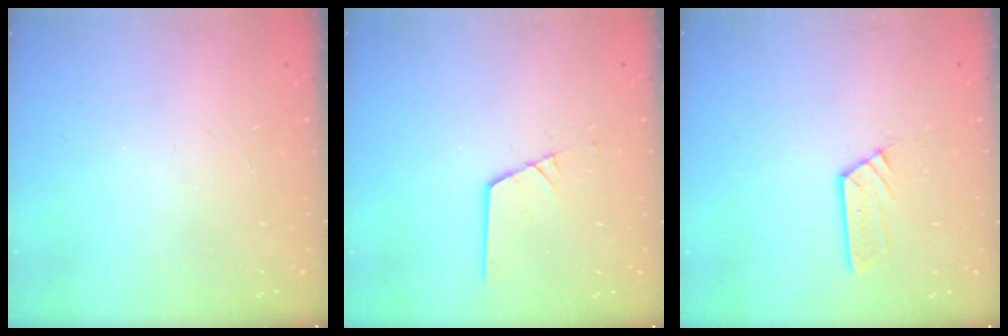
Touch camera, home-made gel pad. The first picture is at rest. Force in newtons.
{"total": 5.4, "press": 5.4, "slide": 0.1}
{"total": 4.1, "press": 4.1, "slide": 0.1}